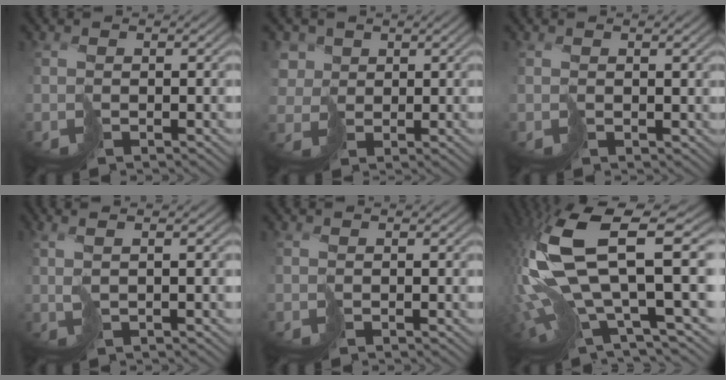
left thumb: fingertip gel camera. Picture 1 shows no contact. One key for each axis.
{"total": 4.2, "fx": 1.7, "fy": 3.6, "fz": 1.5, "tx": -0.054, "ty": 0.002, "tz": 0.026}
{"total": 0.7, "fx": 0.5, "fy": 0.4, "fz": 0.0, "tx": -0.002, "ty": -0.001, "tz": 0.010}
{"total": 3.6, "fx": 1.1, "fy": 0.8, "fz": 3.4, "tx": -0.057, "ty": 0.014, "tz": 0.003}
{"total": 0.0}
{"total": 16.3, "fx": 1.5, "fy": 5.7, "fz": 15.2, "tx": -0.361, "ty": -0.012, "tz": 0.051}